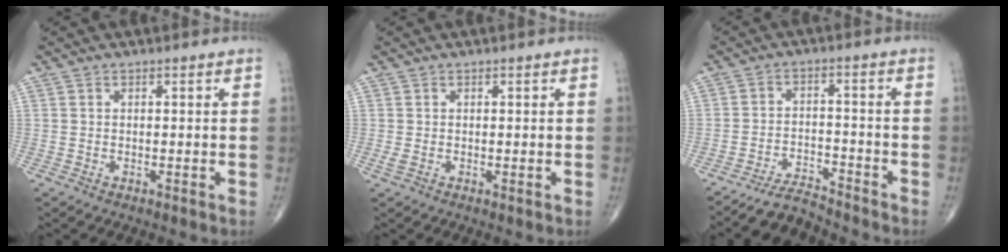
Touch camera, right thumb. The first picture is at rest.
{"total": 0.9, "force": [-0.1, 0.5, 0.7], "torque": [-0.023, -0.001, 0.000]}
{"total": 4.9, "force": [-4.9, 0.4, 0.1], "torque": [-0.006, 0.037, -0.086]}